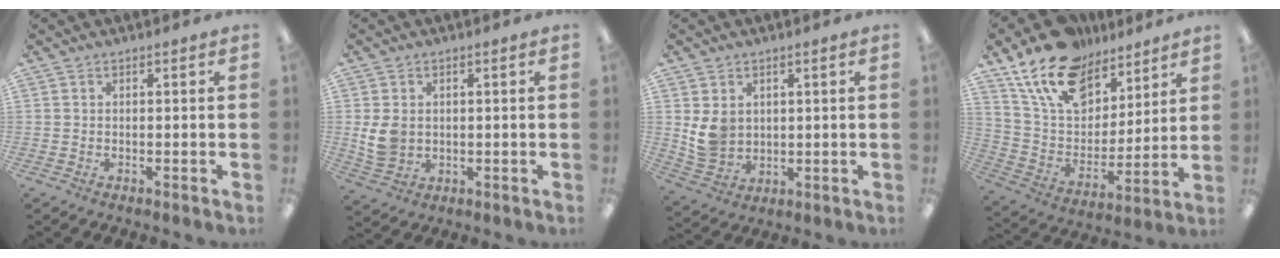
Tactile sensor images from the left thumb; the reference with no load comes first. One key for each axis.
{"total": 6.2, "fx": 0.7, "fy": 5.0, "fz": 3.7, "tx": -0.089, "ty": 0.005, "tz": 0.015}
{"total": 6.7, "fx": 2.1, "fy": 5.6, "fz": 3.1, "tx": -0.058, "ty": 0.002, "tz": 0.043}
{"total": 19.1, "fx": 13.3, "fy": 10.9, "fz": 8.4, "tx": -0.166, "ty": -0.068, "tz": 0.242}